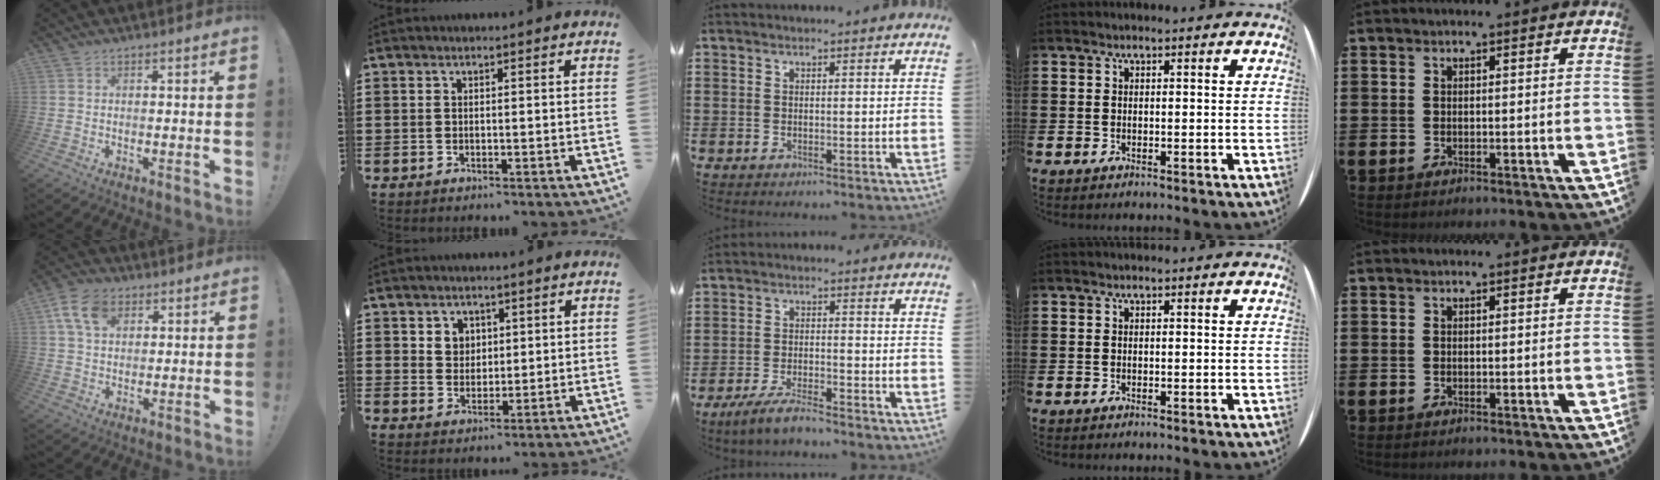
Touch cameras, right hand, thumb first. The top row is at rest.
{"thumb": {"total": 10.3, "force": [4.3, 7.0, 6.4], "torque": [-0.112, 0.000, 0.082]}, "index": {"total": 3.3, "force": [1.6, 2.8, 0.6], "torque": [-0.017, 0.007, 0.028]}, "middle": {"total": 4.4, "force": [-3.9, 0.5, 2.1], "torque": [-0.048, -0.004, -0.077]}}